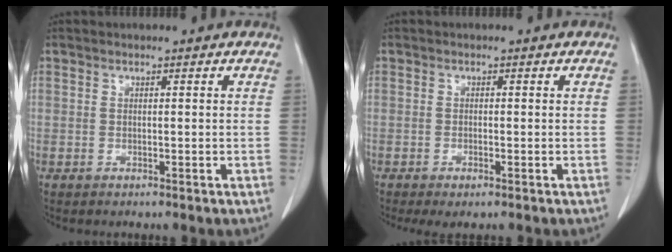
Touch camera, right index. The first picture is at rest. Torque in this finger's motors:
{"motor_torque": [0.41, -0.38, 0.16, 0.03]}